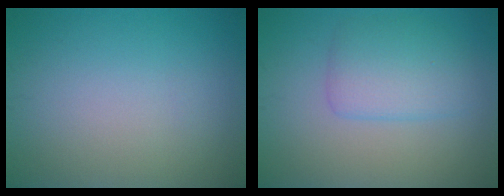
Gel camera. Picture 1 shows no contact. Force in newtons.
{"total": 3.6, "press": 3.6, "slide": 0.2}